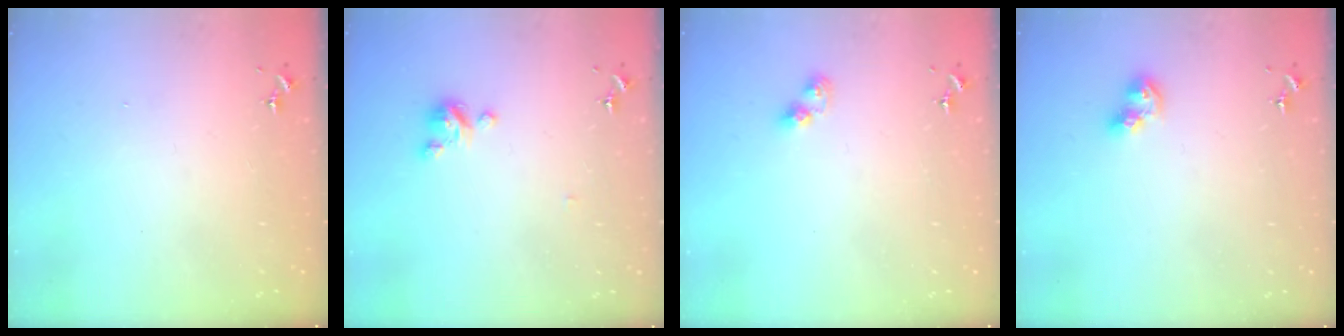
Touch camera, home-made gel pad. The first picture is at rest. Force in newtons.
{"total": 3.8, "press": 3.8, "slide": 0.2}
{"total": 5.8, "press": 5.8, "slide": 0.7}
{"total": 8.4, "press": 8.3, "slide": 1.0}